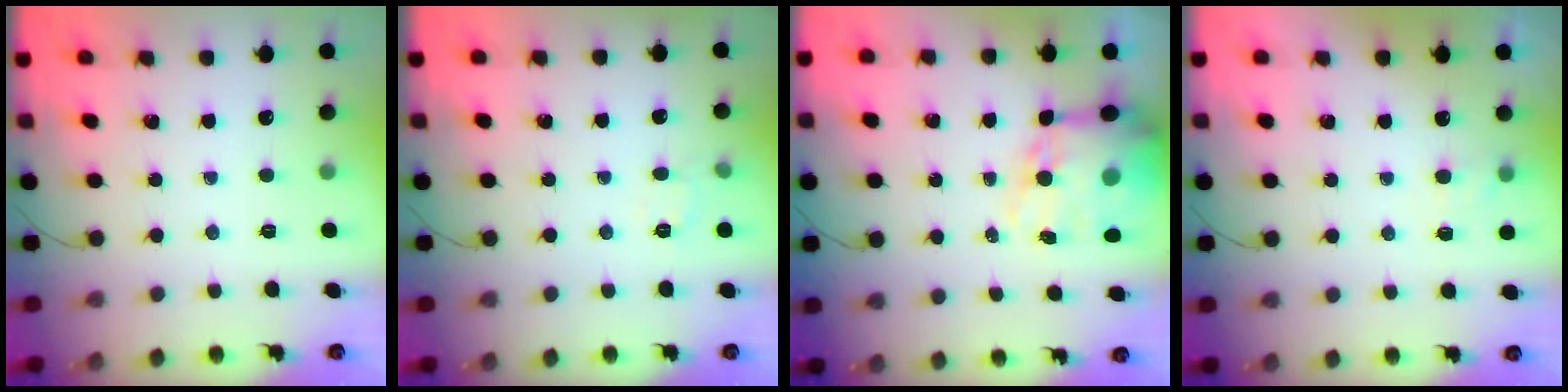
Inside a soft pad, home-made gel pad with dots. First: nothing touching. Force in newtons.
{"total": 5.6, "press": 5.5, "slide": 1.1}
{"total": 15.6, "press": 15.1, "slide": 3.8}
{"total": 5.6, "press": 5.5, "slide": 1.3}